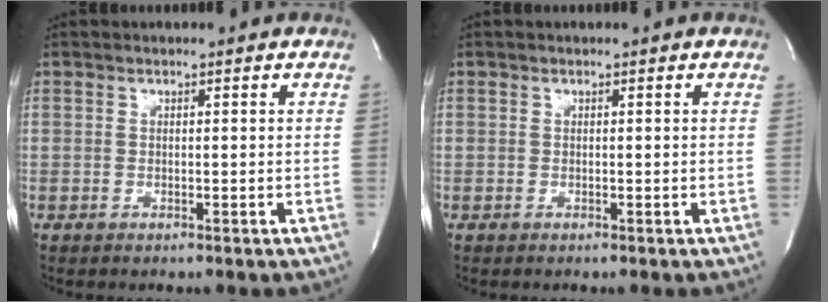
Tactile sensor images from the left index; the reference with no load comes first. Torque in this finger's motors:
{"motor_torque": [0.00, 0.00, -0.02, 0.00]}